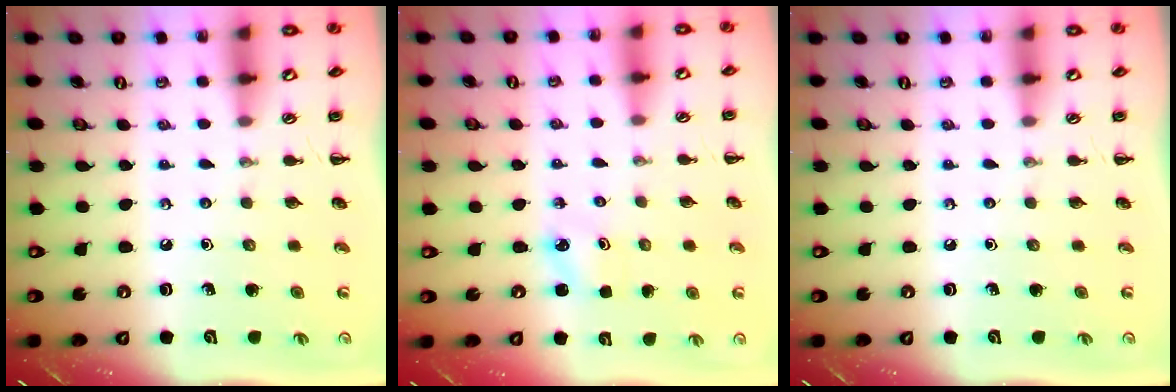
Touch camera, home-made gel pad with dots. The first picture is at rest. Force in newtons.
{"total": 1.9, "press": 1.8, "slide": 0.5}
{"total": 0.0}